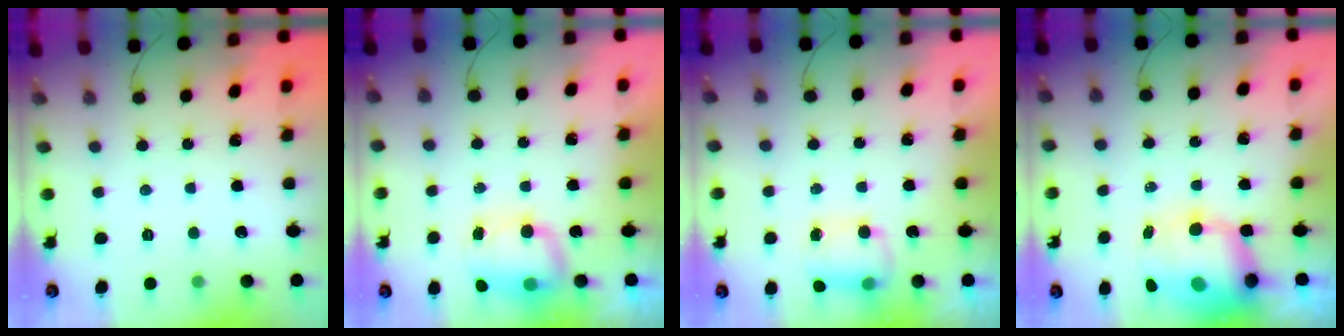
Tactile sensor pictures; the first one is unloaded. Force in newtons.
{"total": 7.9, "press": 7.7, "slide": 1.9}
{"total": 6.6, "press": 6.5, "slide": 0.9}
{"total": 12.8, "press": 12.4, "slide": 3.4}